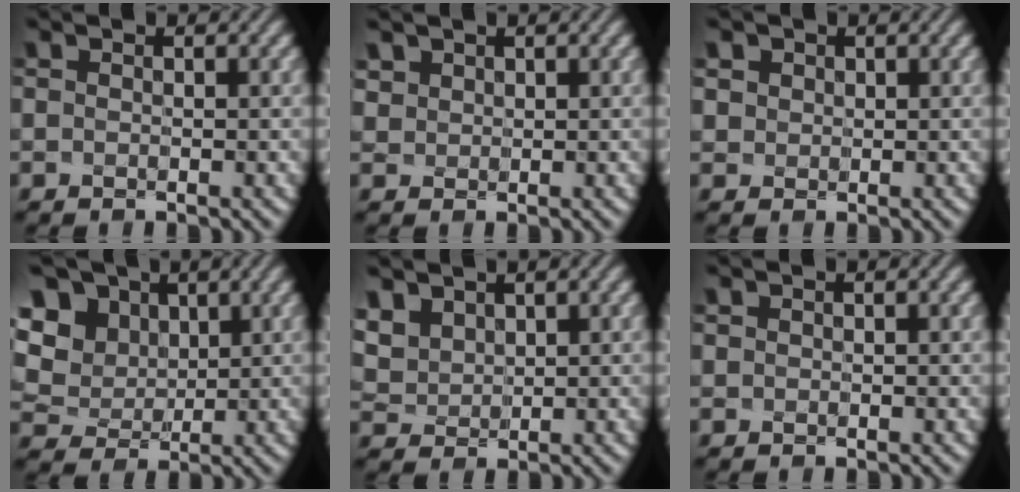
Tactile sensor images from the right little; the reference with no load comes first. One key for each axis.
{"total": 3.0, "fx": 1.5, "fy": 2.4, "fz": 1.0, "tx": -0.056, "ty": 0.011, "tz": 0.030}
{"total": 1.9, "fx": 0.8, "fy": 1.6, "fz": 0.5, "tx": -0.032, "ty": 0.005, "tz": 0.016}
{"total": 9.1, "fx": 4.2, "fy": 7.1, "fz": 3.7, "tx": -0.113, "ty": 0.017, "tz": 0.080}
{"total": 6.3, "fx": 3.0, "fy": 4.7, "fz": 2.8, "tx": -0.092, "ty": 0.024, "tz": 0.056}
{"total": 0.6, "fx": 0.3, "fy": 0.5, "fz": 0.3, "tx": -0.012, "ty": 0.010, "tz": 0.001}